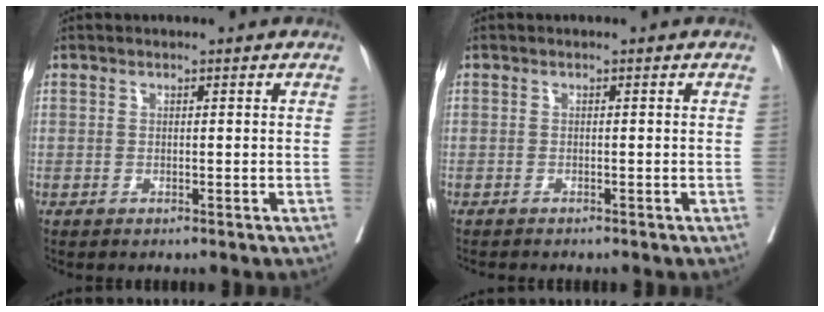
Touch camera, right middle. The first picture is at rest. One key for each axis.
{"total": 1.8, "fx": -1.7, "fy": 0.2, "fz": 0.7, "tx": -0.011, "ty": -0.002, "tz": -0.022}